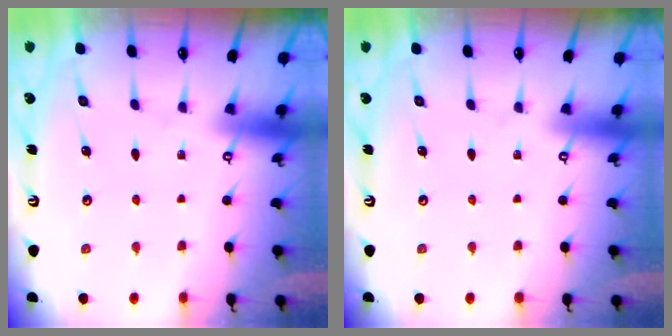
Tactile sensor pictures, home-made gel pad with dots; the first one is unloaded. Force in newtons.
{"total": 0.0}